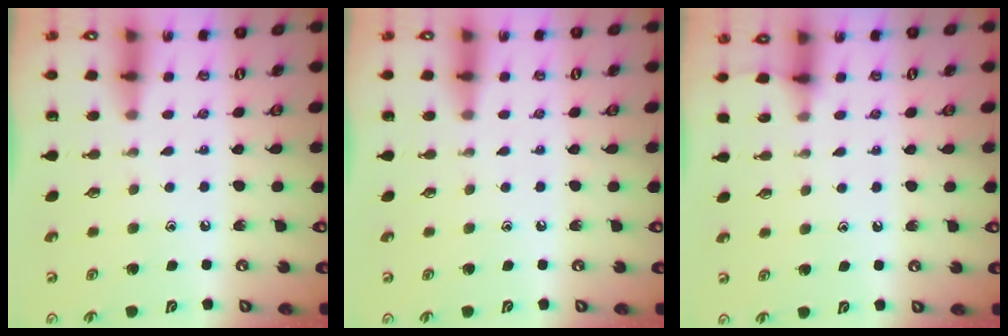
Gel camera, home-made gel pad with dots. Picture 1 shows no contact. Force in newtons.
{"total": 0.0}
{"total": 4.2, "press": 4.2, "slide": 0.6}